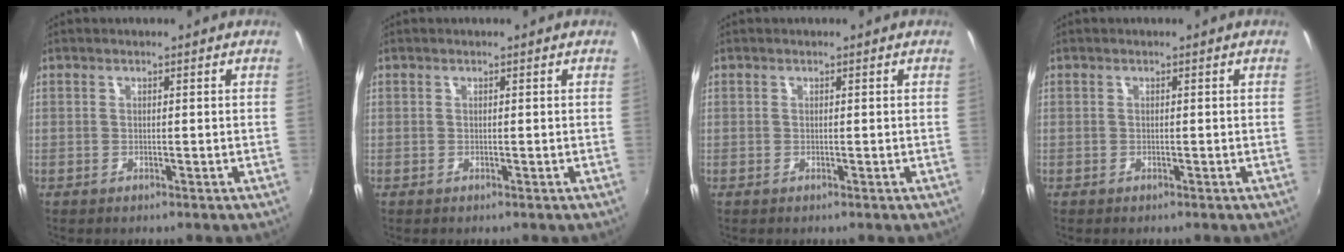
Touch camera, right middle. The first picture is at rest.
{"total": 0.0}
{"total": 0.0}
{"total": 0.0}